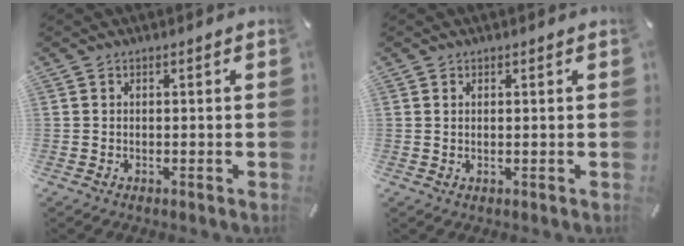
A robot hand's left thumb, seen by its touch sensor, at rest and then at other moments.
{"total": 1.0, "force": [0.5, 0.0, 0.8], "torque": [-0.015, -0.002, 0.009]}